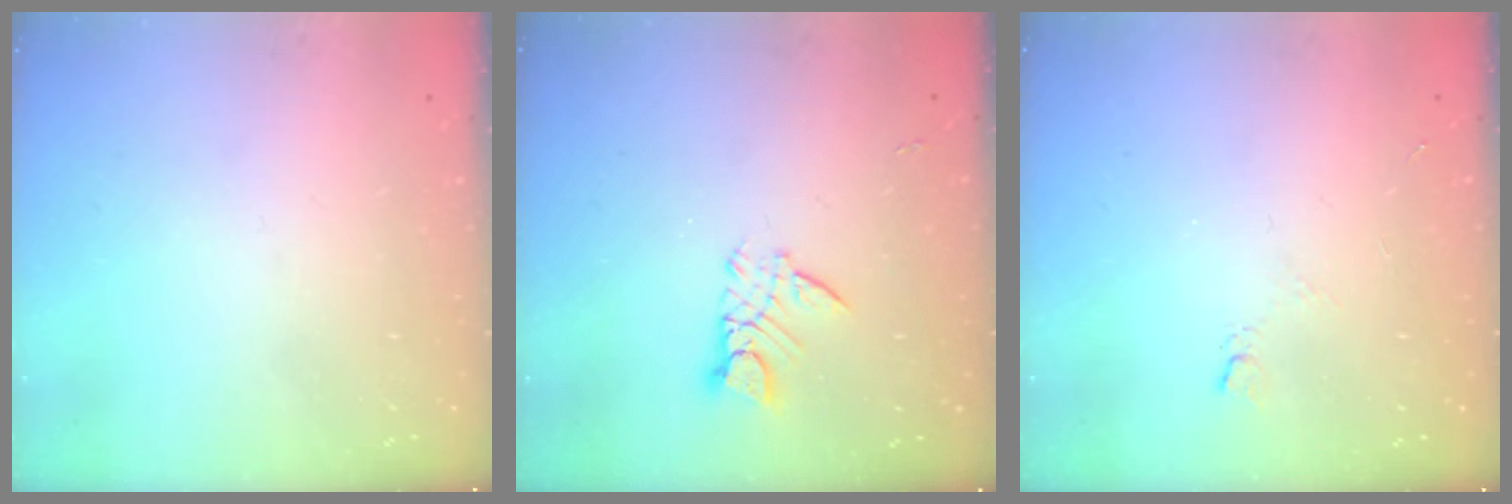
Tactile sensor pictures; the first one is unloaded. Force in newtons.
{"total": 6.4, "press": 6.4, "slide": 0.5}
{"total": 3.5, "press": 3.4, "slide": 0.5}